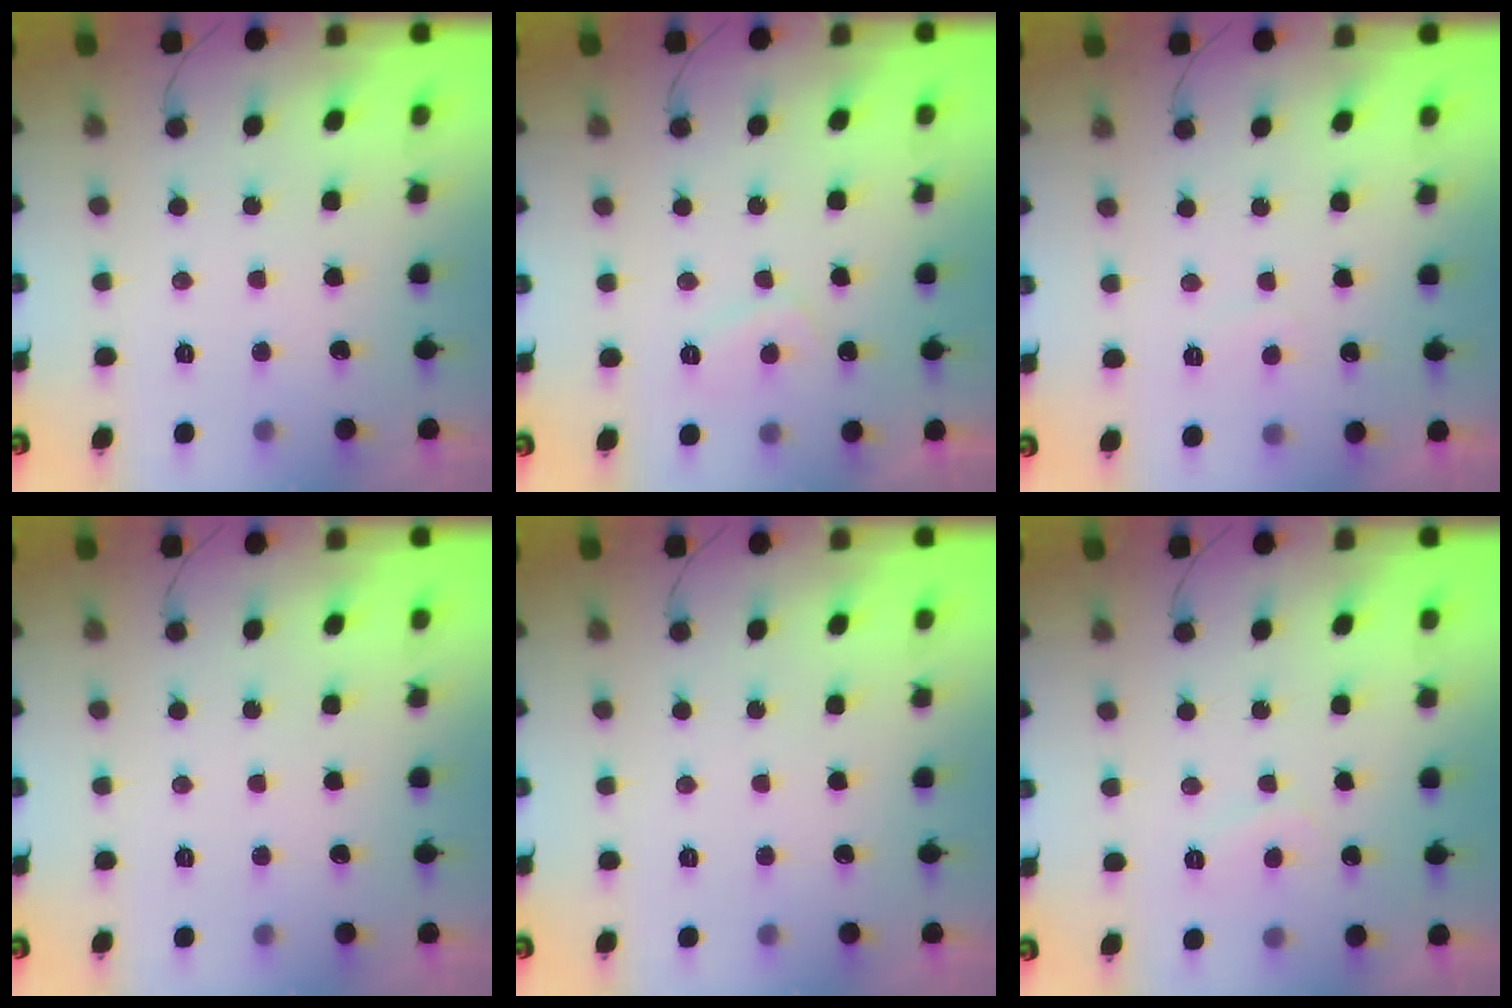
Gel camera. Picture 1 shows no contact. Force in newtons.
{"total": 2.7, "press": 2.6, "slide": 0.4}
{"total": 0.0}
{"total": 0.0}
{"total": 0.0}
{"total": 1.8, "press": 1.7, "slide": 0.7}